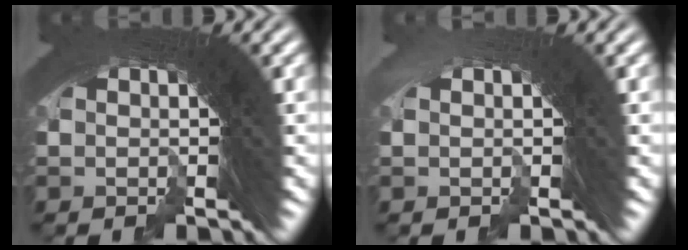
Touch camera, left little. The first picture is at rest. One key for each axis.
{"total": 2.5, "fx": -1.8, "fy": -0.3, "fz": -1.7, "tx": 0.016, "ty": -0.012, "tz": -0.024}